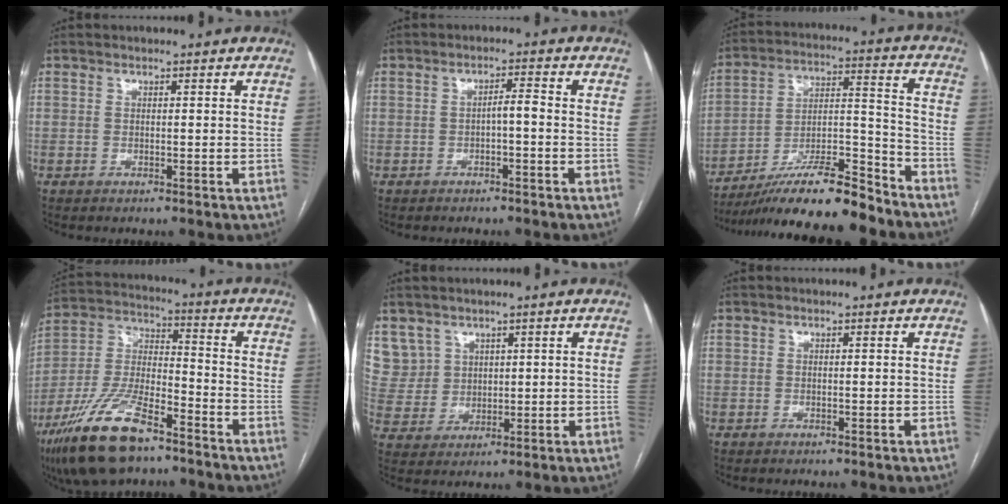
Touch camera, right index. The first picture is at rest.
{"total": 2.2, "force": [-0.7, 0.4, 2.1], "torque": [-0.032, 0.006, -0.012]}
{"total": 18.2, "force": [-15.4, 1.6, 9.5], "torque": [-0.166, 0.006, -0.268]}
{"total": 16.9, "force": [-11.2, 5.3, 11.6], "torque": [-0.251, -0.009, -0.207]}
{"total": 7.6, "force": [4.3, 6.2, 0.1], "torque": [-0.008, 0.018, 0.104]}
{"total": 0.0}